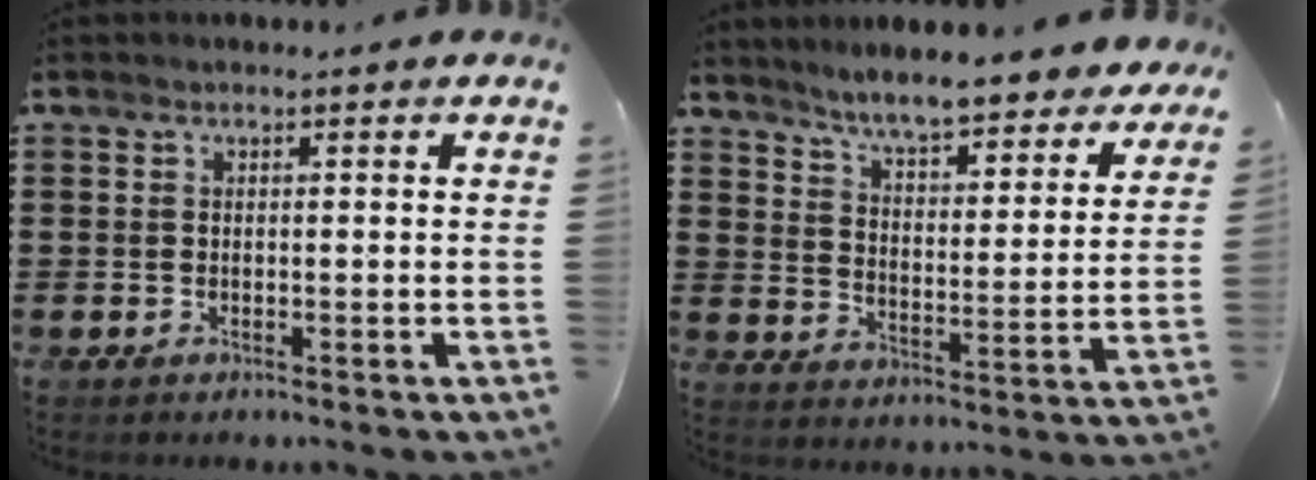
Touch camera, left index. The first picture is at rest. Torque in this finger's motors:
{"motor_torque": [2.14, 0.00, 0.48, 0.08]}